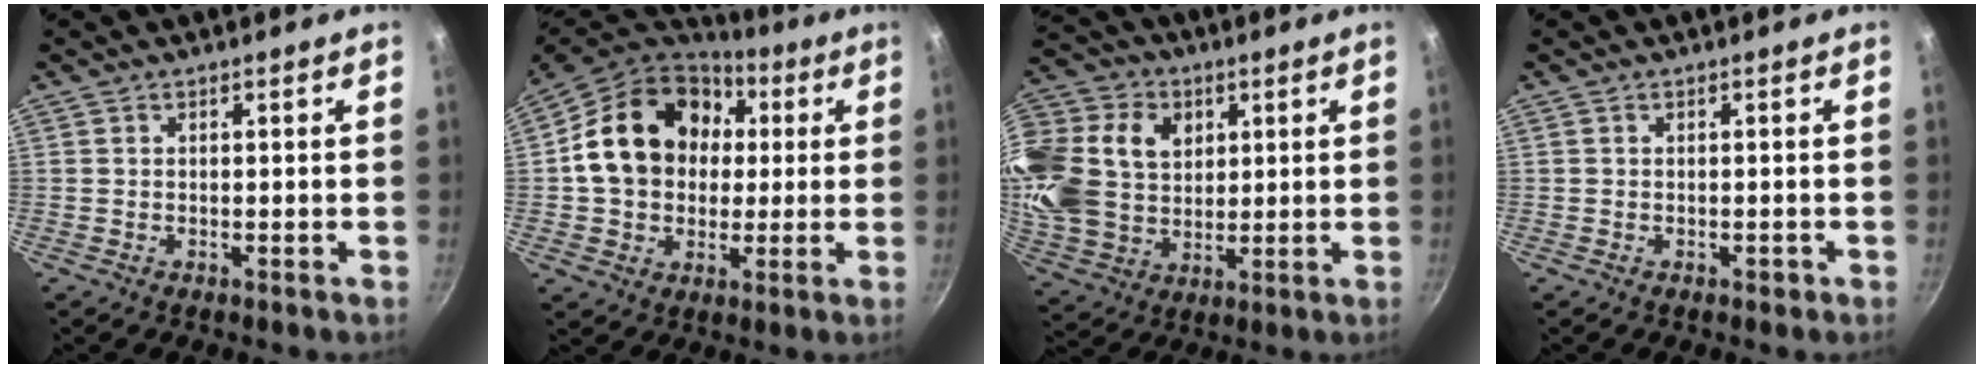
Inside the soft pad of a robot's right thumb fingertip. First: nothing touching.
{"total": 20.6, "force": [3.3, 16.3, 12.2], "torque": [-0.195, 0.030, 0.050]}
{"total": 25.1, "force": [6.9, 19.4, 14.4], "torque": [-0.309, 0.016, 0.134]}
{"total": 1.0, "force": [-0.4, 0.6, 0.6], "torque": [-0.003, 0.006, -0.004]}